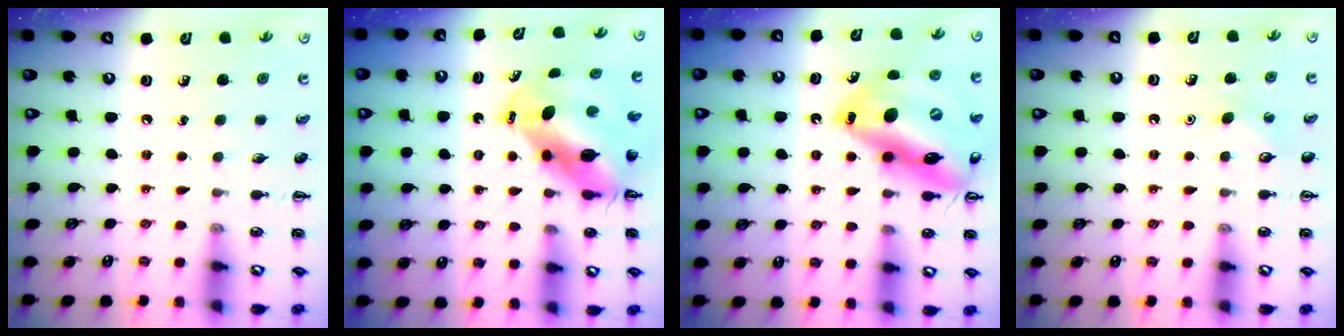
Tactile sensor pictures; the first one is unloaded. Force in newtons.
{"total": 8.3, "press": 8.1, "slide": 2.1}
{"total": 20.8, "press": 19.9, "slide": 5.8}
{"total": 2.8, "press": 2.7, "slide": 0.7}